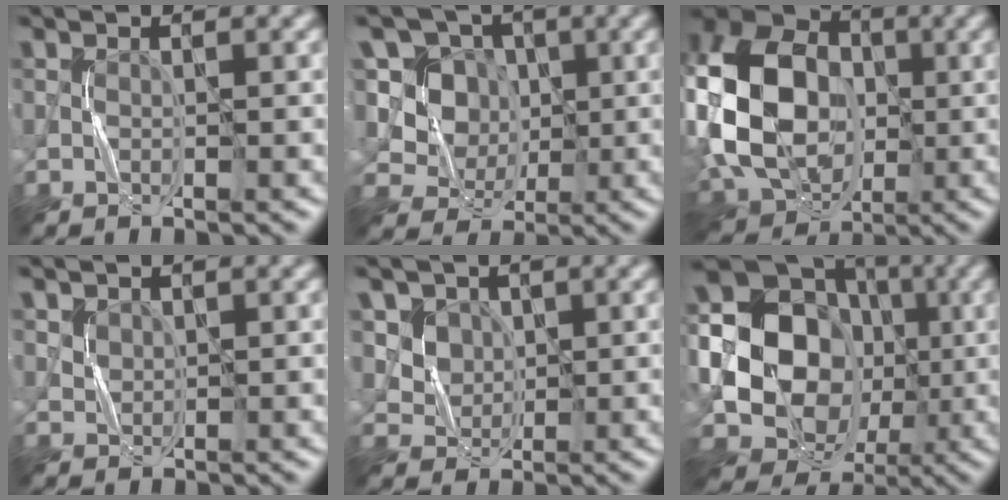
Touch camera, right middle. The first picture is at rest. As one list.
[{"total": 9.1, "force": [2.2, 8.2, 3.4], "torque": [-0.084, 0.020, 0.039]}, {"total": 17.4, "force": [-0.9, 12.9, 11.7], "torque": [-0.252, 0.013, -0.024]}, {"total": 1.2, "force": [0.8, 0.9, 0.3], "torque": [-0.006, 0.000, 0.021]}, {"total": 3.9, "force": [1.9, 3.1, 1.5], "torque": [-0.050, -0.010, 0.055]}, {"total": 22.2, "force": [-0.6, 19.5, 10.7], "torque": [-0.233, 0.037, -0.046]}]